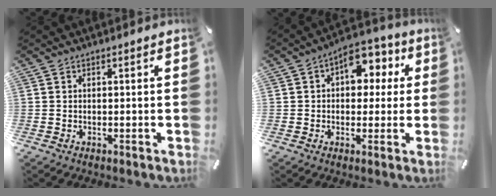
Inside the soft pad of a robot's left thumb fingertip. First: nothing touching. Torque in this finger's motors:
{"motor_torque": [0.37, 0.40, 0.03, 0.09, -0.14]}